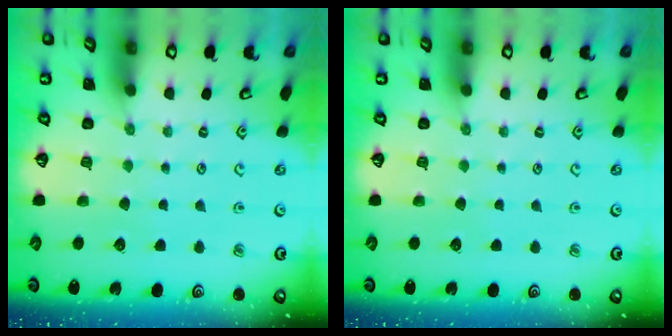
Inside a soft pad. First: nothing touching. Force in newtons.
{"total": 0.0}